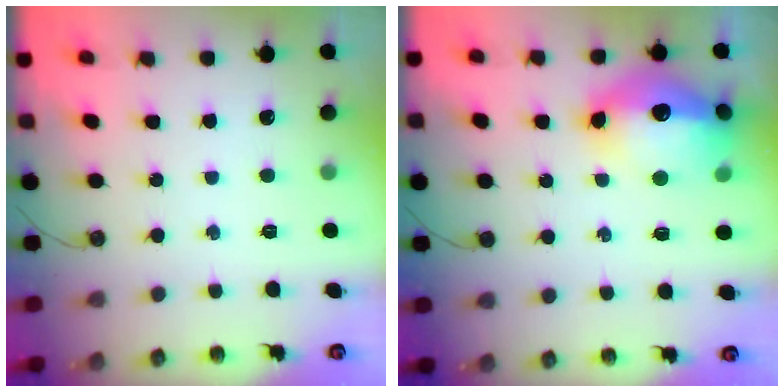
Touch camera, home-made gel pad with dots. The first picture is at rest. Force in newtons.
{"total": 18.2, "press": 18.1, "slide": 1.7}